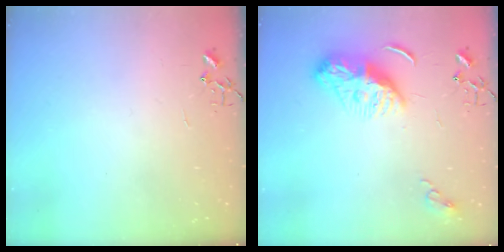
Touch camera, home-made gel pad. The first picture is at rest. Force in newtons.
{"total": 9.6, "press": 9.6, "slide": 1.0}